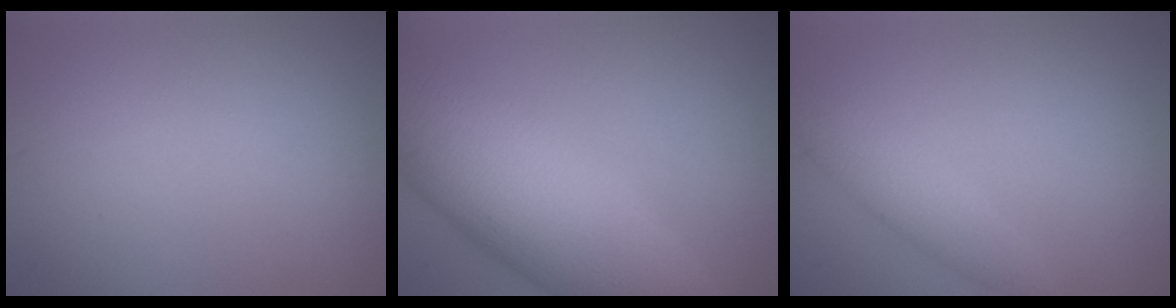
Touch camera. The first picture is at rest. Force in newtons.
{"total": 11.9, "press": 11.9, "slide": 0.3}
{"total": 2.5, "press": 2.5, "slide": 0.2}